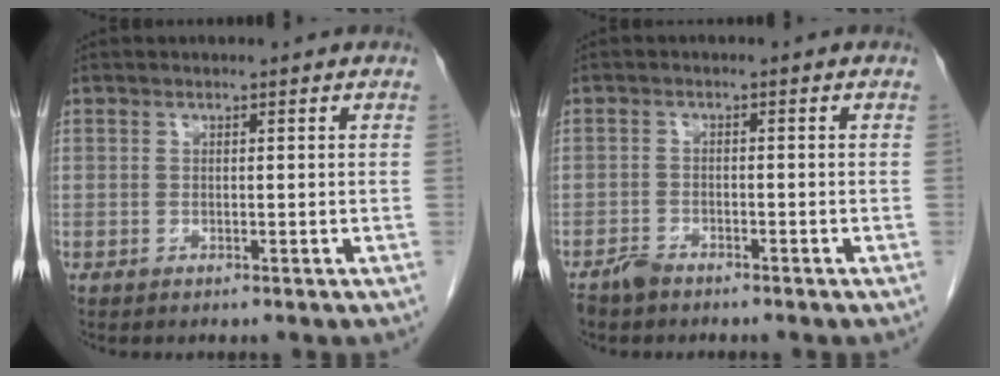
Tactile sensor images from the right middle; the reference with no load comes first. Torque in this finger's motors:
{"motor_torque": [0.08, 0.03, 0.00, 0.00]}